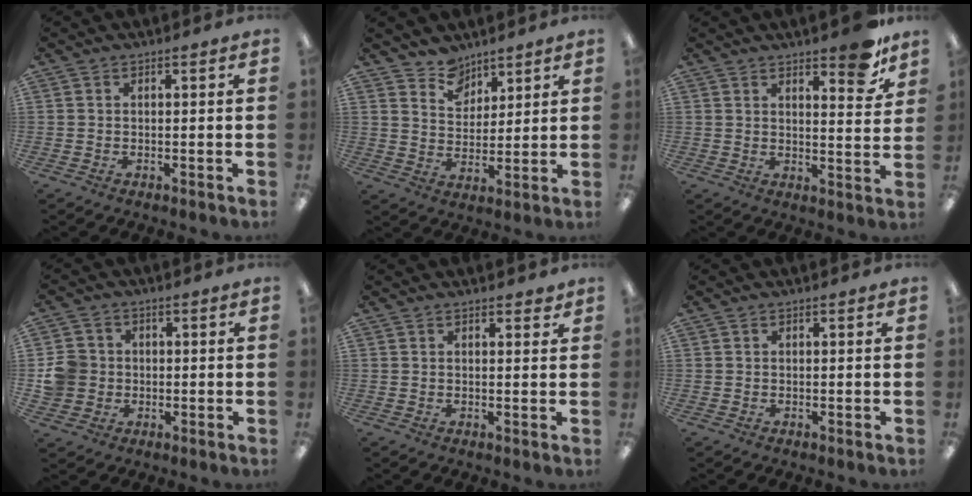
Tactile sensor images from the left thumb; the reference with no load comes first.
{"total": 7.4, "force": [6.1, 4.2, 0.3], "torque": [-0.012, -0.043, 0.116]}
{"total": 8.5, "force": [6.6, 2.8, 4.7], "torque": [-0.044, -0.044, 0.108]}
{"total": 6.8, "force": [-0.3, 6.4, 2.2], "torque": [-0.049, 0.019, -0.001]}
{"total": 1.5, "force": [1.2, 0.6, 0.6], "torque": [0.003, -0.006, 0.019]}
{"total": 0.0}